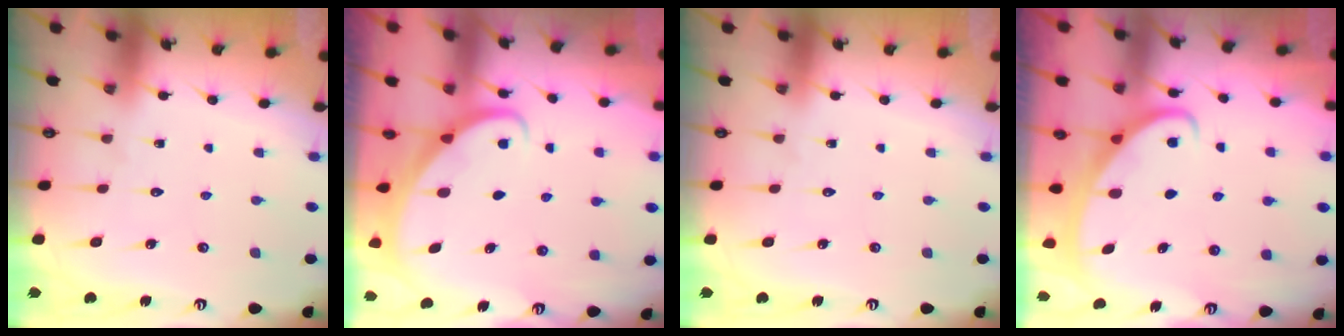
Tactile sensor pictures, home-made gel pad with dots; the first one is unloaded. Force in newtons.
{"total": 2.3, "press": 2.3, "slide": 0.1}
{"total": 0.0}
{"total": 2.8, "press": 2.8, "slide": 0.4}